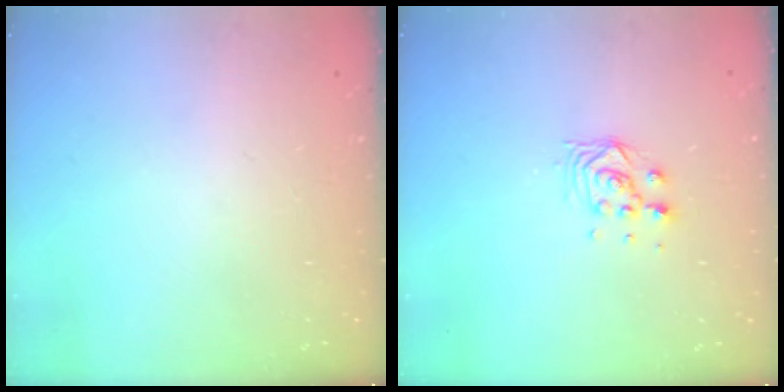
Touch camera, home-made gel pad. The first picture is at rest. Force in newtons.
{"total": 6.1, "press": 6.0, "slide": 0.4}